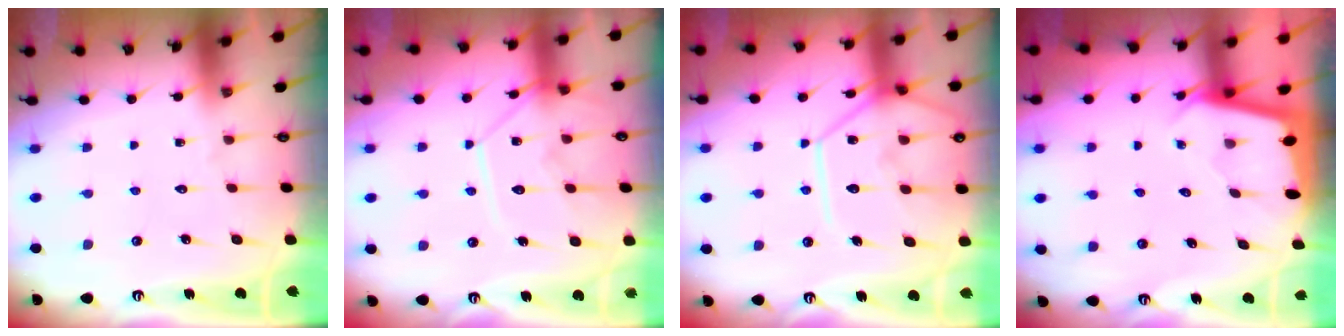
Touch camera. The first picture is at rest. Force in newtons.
{"total": 11.2, "press": 11.1, "slide": 1.4}
{"total": 13.9, "press": 13.8, "slide": 0.9}
{"total": 1.6, "press": 1.6, "slide": 0.1}